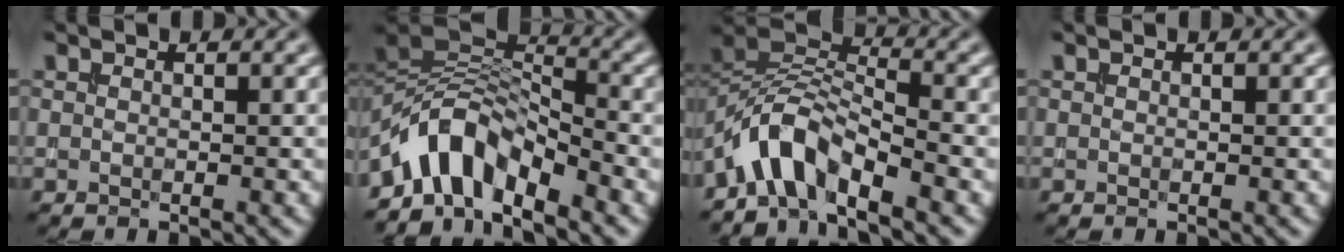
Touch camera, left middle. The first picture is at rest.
{"total": 6.2, "force": [-4.7, 2.6, 3.2], "torque": [-0.039, 0.005, -0.098]}
{"total": 5.1, "force": [-4.0, 1.5, 2.7], "torque": [-0.044, 0.010, -0.087]}
{"total": 0.0}